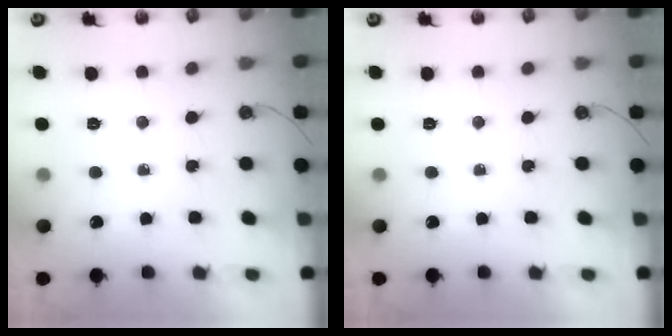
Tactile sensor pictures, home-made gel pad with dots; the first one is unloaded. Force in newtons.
{"total": 0.0}